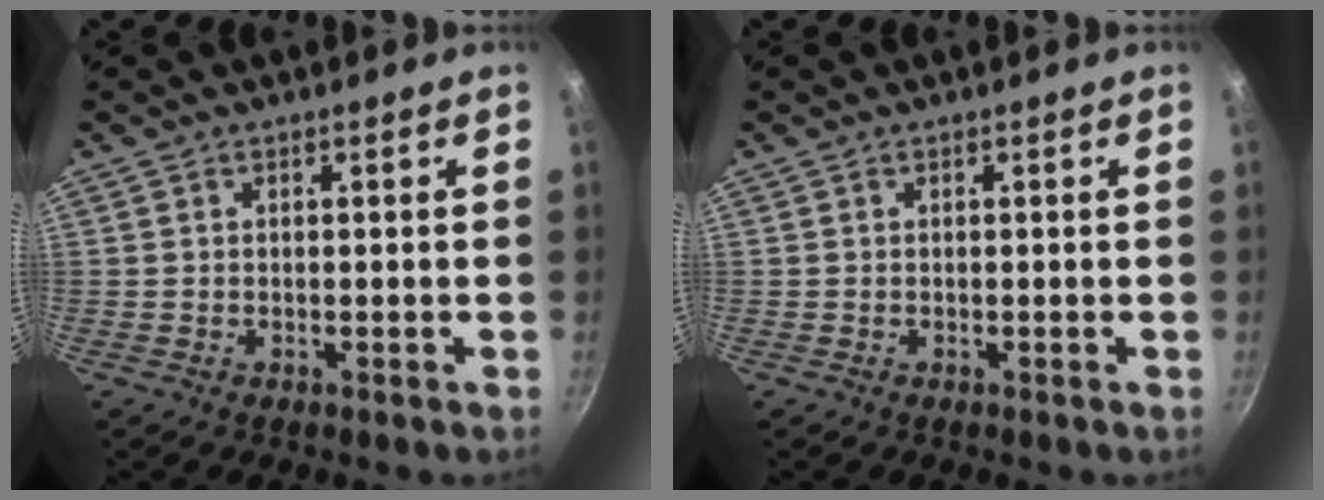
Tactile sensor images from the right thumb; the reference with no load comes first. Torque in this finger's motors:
{"motor_torque": [0.00, 0.00, 0.06, -0.03, 0.00]}